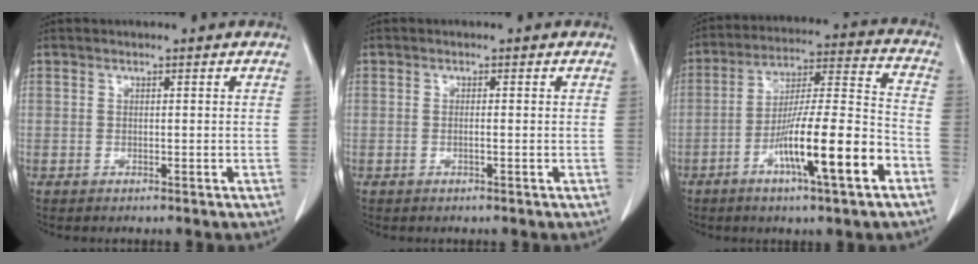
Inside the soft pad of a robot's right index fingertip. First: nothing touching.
{"total": 0.6, "force": [-0.2, 0.0, 0.6], "torque": [-0.010, 0.001, -0.003]}
{"total": 15.9, "force": [-7.0, 0.8, 14.3], "torque": [-0.245, -0.004, -0.117]}